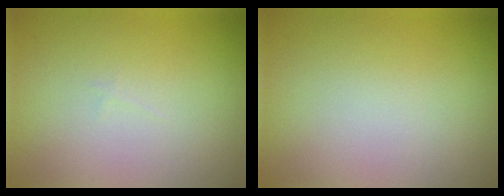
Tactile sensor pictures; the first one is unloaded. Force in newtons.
{"total": 0.0}